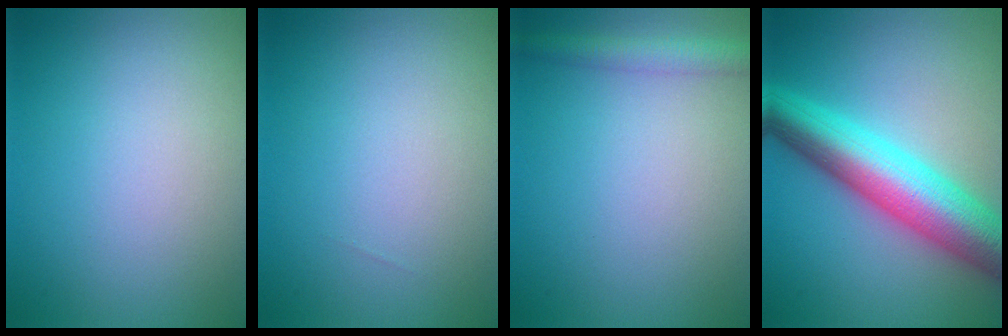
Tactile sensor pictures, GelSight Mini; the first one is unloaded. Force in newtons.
{"total": 0.0}
{"total": 2.4, "press": 2.4, "slide": 0.1}
{"total": 9.6, "press": 9.6, "slide": 0.2}